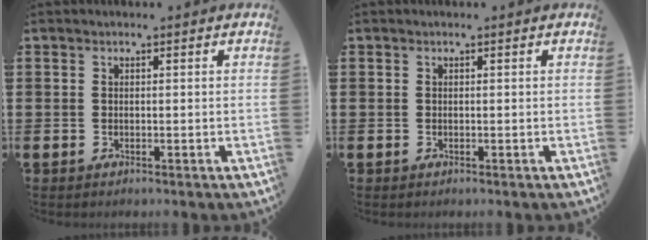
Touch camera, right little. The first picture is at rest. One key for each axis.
{"total": 0.0}